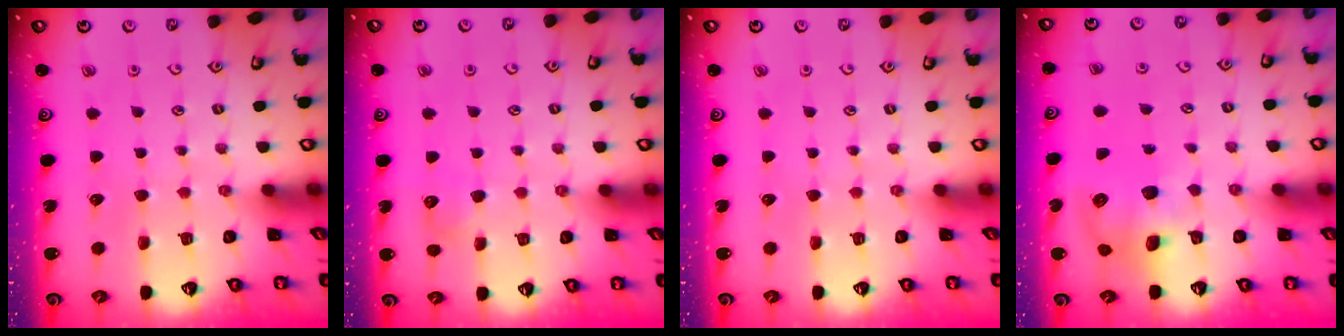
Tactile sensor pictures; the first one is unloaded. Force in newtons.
{"total": 6.0, "press": 6.0, "slide": 0.5}
{"total": 0.0}
{"total": 8.5, "press": 8.4, "slide": 1.2}